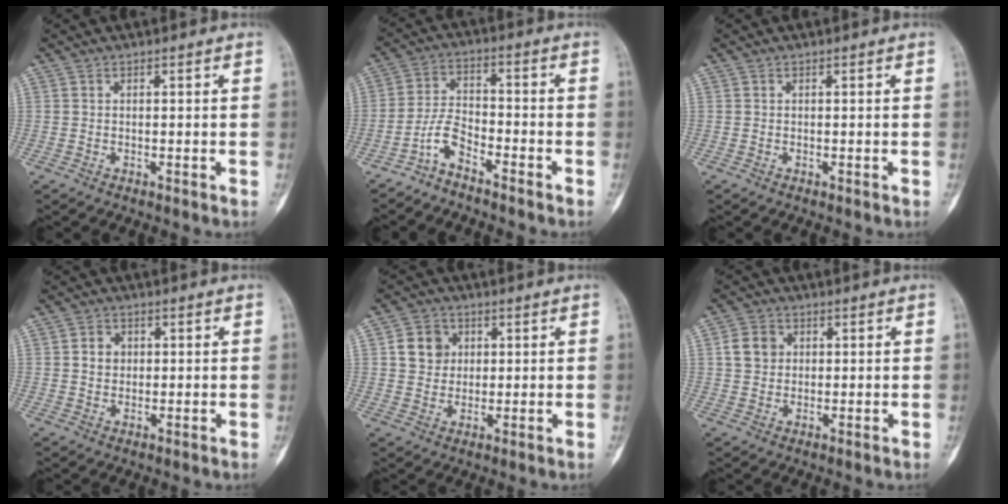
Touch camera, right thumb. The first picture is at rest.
{"total": 5.4, "force": [-4.2, 1.8, 2.9], "torque": [-0.060, 0.042, -0.090]}
{"total": 0.0}
{"total": 3.2, "force": [0.5, 2.8, 1.5], "torque": [-0.005, 0.002, 0.008]}
{"total": 6.1, "force": [1.6, 5.4, 2.3], "torque": [-0.011, -0.001, 0.027]}
{"total": 4.9, "force": [1.1, 4.2, 2.3], "torque": [-0.026, 0.002, 0.017]}